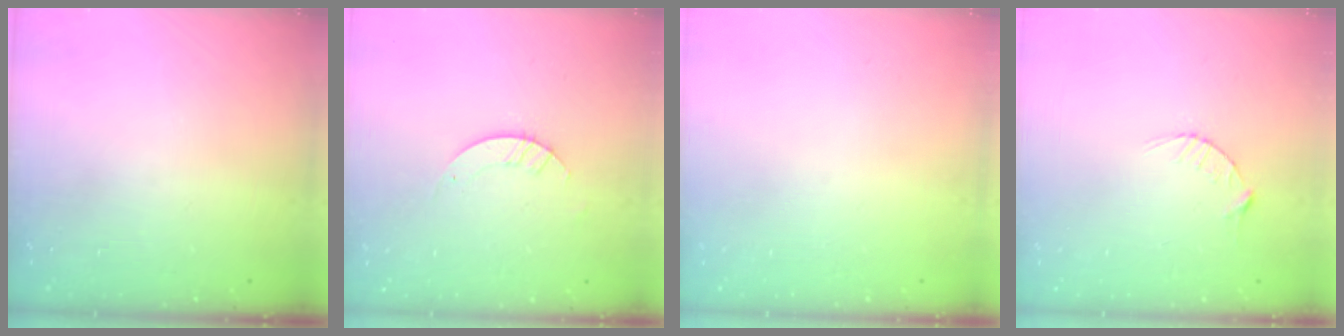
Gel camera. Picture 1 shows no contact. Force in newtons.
{"total": 2.8, "press": 2.8, "slide": 0.2}
{"total": 0.0}
{"total": 2.9, "press": 2.9, "slide": 0.4}